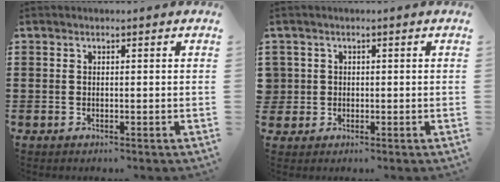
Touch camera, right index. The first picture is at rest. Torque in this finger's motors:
{"motor_torque": [0.12, 2.02, -0.09, -0.07]}